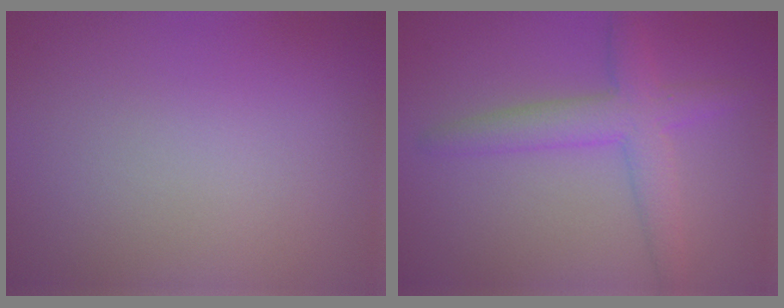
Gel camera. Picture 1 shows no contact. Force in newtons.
{"total": 4.0, "press": 4.0, "slide": 0.3}